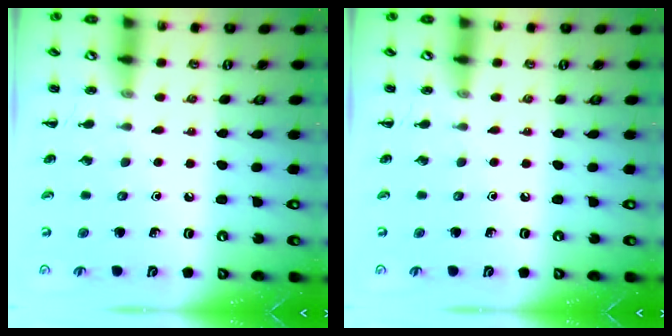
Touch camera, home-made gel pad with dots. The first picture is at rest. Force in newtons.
{"total": 0.0}